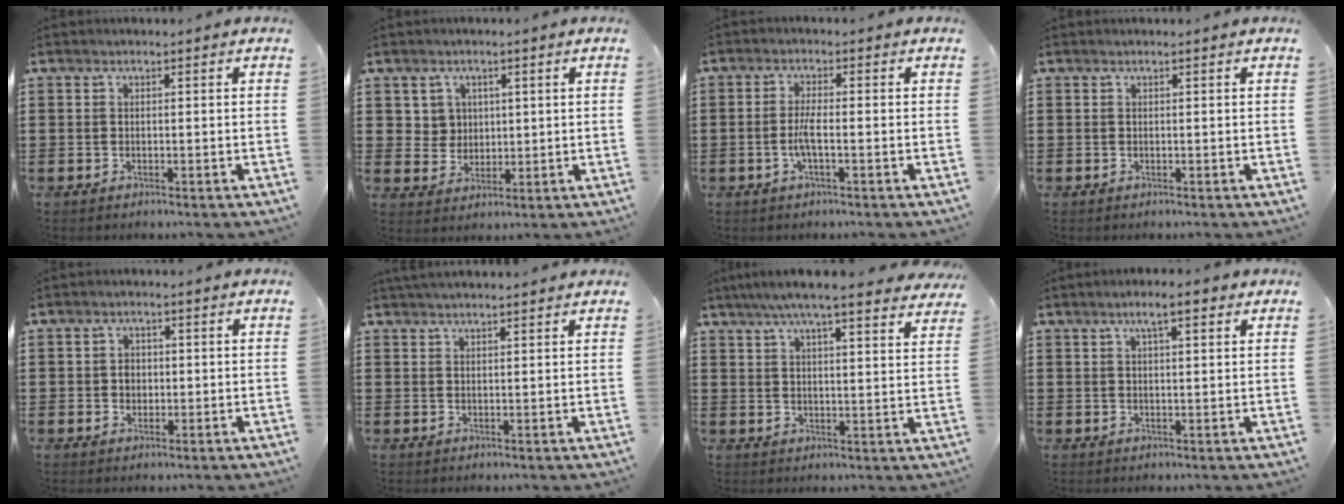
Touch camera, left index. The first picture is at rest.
{"total": 3.5, "force": [1.4, 3.2, 0.6], "torque": [-0.031, 0.011, 0.025]}
{"total": 3.2, "force": [-0.9, 0.5, 3.0], "torque": [-0.070, -0.004, -0.023]}
{"total": 0.0}
{"total": 1.8, "force": [0.1, 1.6, 0.9], "torque": [-0.022, 0.008, 0.000]}
{"total": 2.0, "force": [1.9, 0.1, 0.5], "torque": [-0.014, 0.001, 0.037]}
{"total": 6.3, "force": [5.5, 0.2, 3.2], "torque": [-0.078, -0.018, 0.096]}
{"total": 4.2, "force": [2.5, 0.8, 3.3], "torque": [-0.069, 0.007, 0.041]}